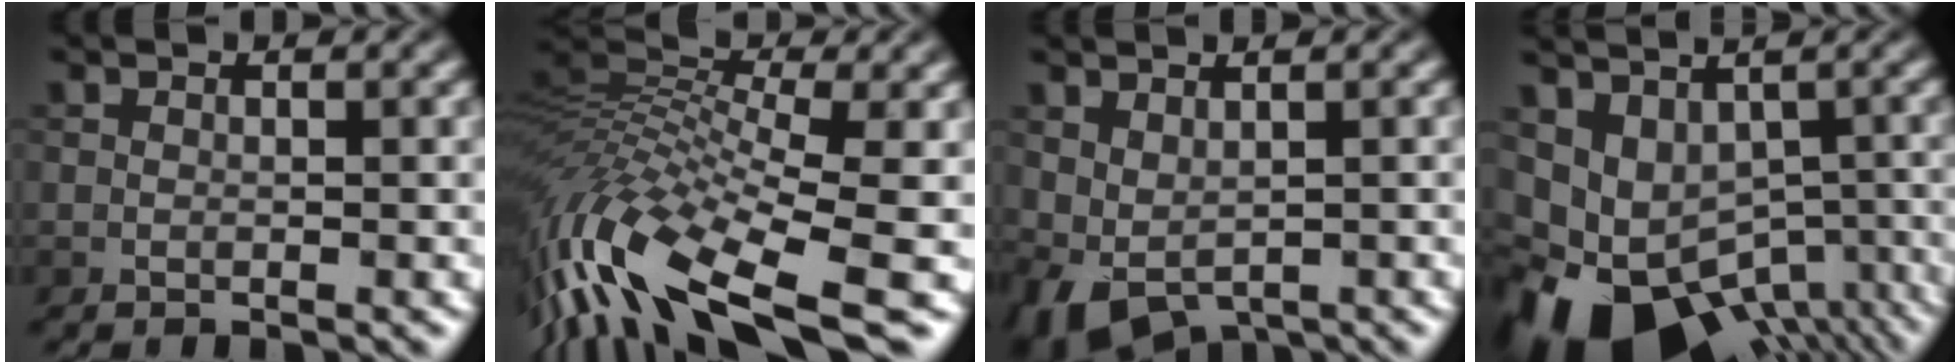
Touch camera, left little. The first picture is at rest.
{"total": 12.7, "force": [-4.7, 4.9, 10.8], "torque": [-0.235, 0.014, -0.084]}
{"total": 3.4, "force": [0.0, 2.1, 2.6], "torque": [-0.055, -0.010, 0.007]}
{"total": 11.7, "force": [-5.6, 8.0, 6.4], "torque": [-0.120, -0.027, -0.043]}